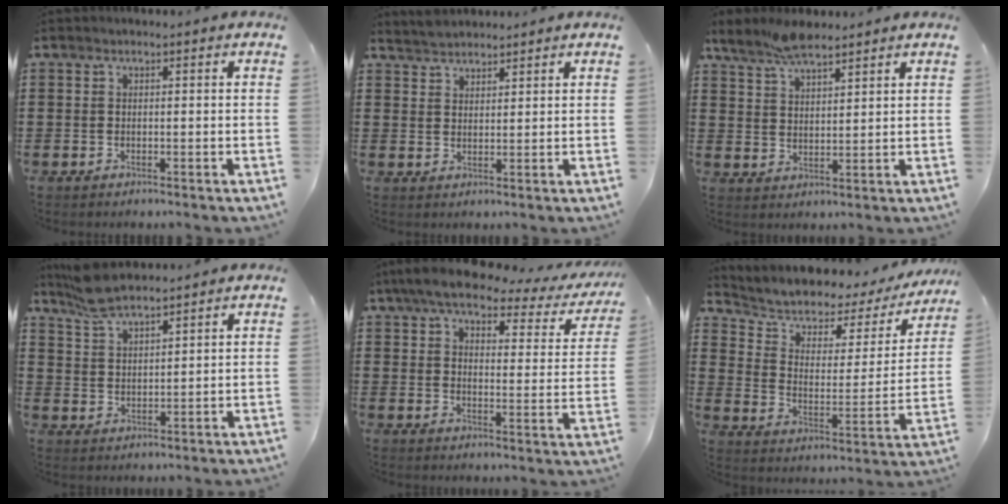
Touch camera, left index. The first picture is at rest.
{"total": 2.6, "force": [2.4, 0.7, -0.5], "torque": [0.002, 0.003, 0.049]}
{"total": 5.9, "force": [5.2, 1.7, 2.3], "torque": [-0.057, -0.008, 0.098]}
{"total": 5.8, "force": [5.2, 1.6, 2.2], "torque": [-0.058, -0.007, 0.098]}
{"total": 7.0, "force": [5.7, 1.4, 3.8], "torque": [-0.092, -0.026, 0.095]}
{"total": 3.7, "force": [2.3, 2.4, 1.6], "torque": [-0.052, -0.023, 0.031]}